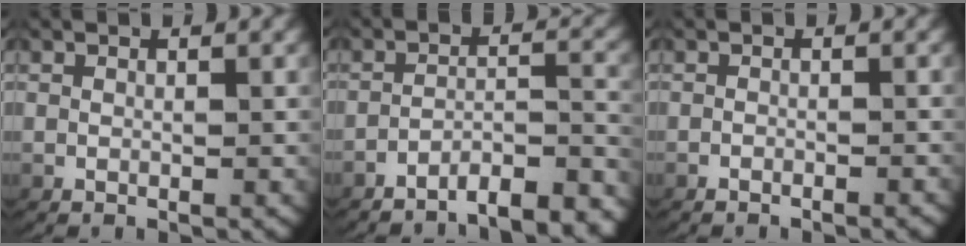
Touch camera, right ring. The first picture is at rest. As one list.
[{"total": 7.3, "force": [-6.9, 1.2, 1.9], "torque": [-0.022, -0.017, -0.105]}, {"total": 0.9, "force": [-0.9, 0.0, 0.2], "torque": [-0.007, -0.003, -0.014]}]